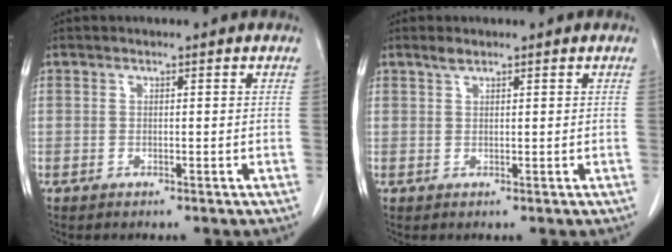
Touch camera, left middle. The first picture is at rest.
{"total": 1.1, "force": [0.9, 0.2, 0.5], "torque": [-0.016, 0.003, 0.021]}